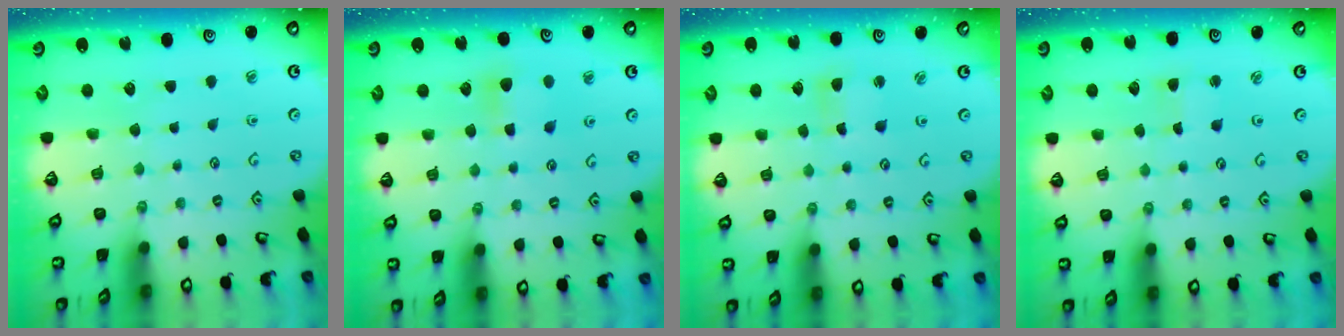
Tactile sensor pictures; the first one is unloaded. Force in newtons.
{"total": 6.2, "press": 6.1, "slide": 0.7}
{"total": 2.8, "press": 2.8, "slide": 0.3}
{"total": 2.0, "press": 2.0, "slide": 0.3}